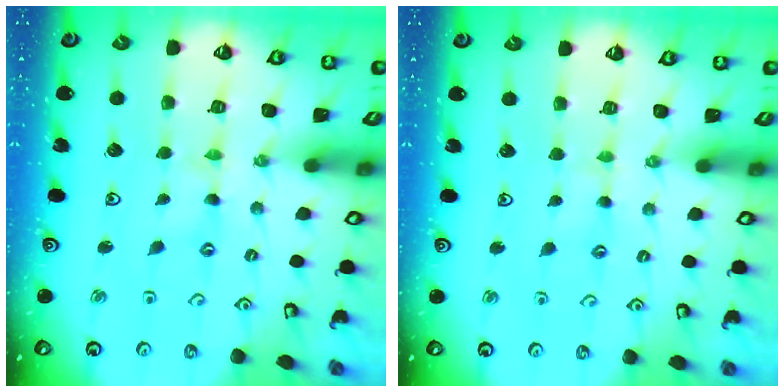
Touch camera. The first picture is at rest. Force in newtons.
{"total": 2.4, "press": 2.4, "slide": 0.4}